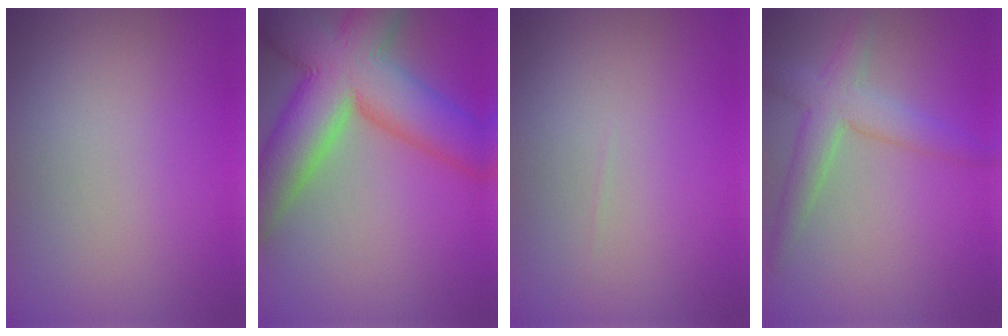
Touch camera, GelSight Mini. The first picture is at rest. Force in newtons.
{"total": 13.1, "press": 13.1, "slide": 0.7}
{"total": 0.0}
{"total": 4.1, "press": 4.1, "slide": 0.2}